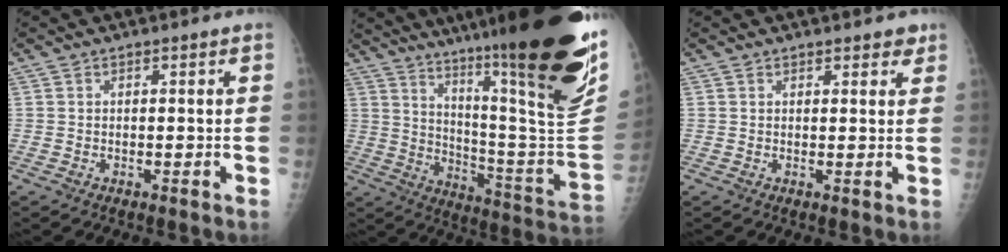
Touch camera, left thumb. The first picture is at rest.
{"total": 34.7, "force": [22.2, 4.0, 26.3], "torque": [-0.313, -0.105, 0.330]}
{"total": 2.7, "force": [2.0, 1.3, 1.1], "torque": [0.010, -0.008, 0.020]}